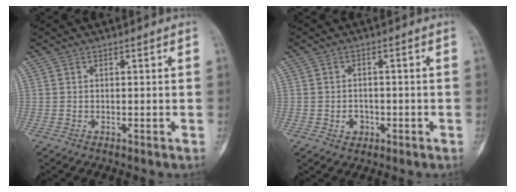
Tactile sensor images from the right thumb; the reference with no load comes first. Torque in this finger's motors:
{"motor_torque": [0.00, -0.29, 0.26, -0.07, 0.07]}